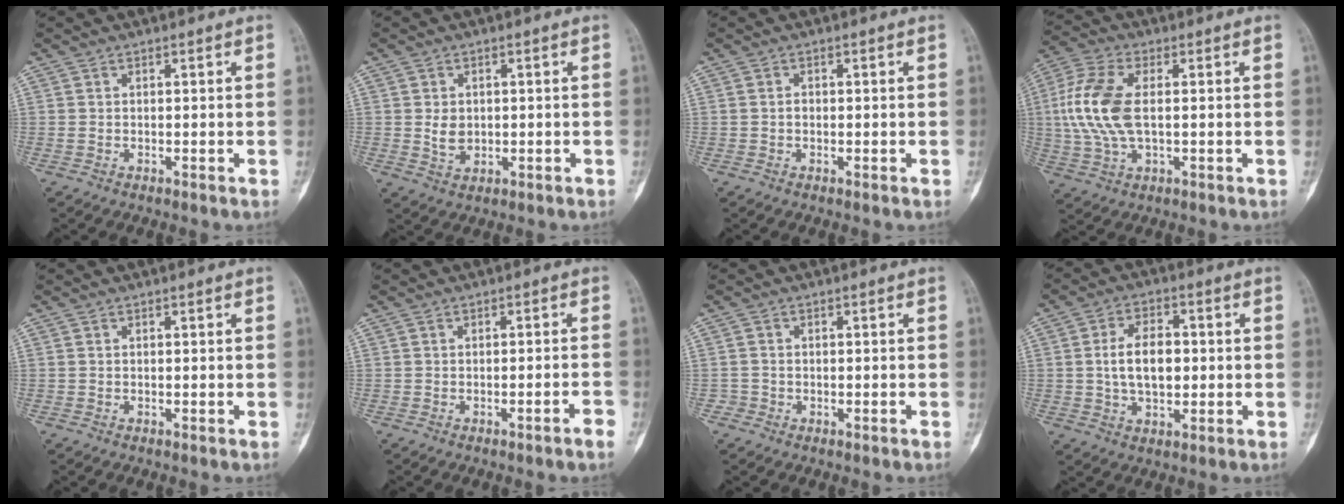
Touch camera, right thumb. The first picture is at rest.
{"total": 3.7, "force": [0.1, 2.8, 2.4], "torque": [-0.030, -0.004, 0.010]}
{"total": 0.9, "force": [-0.2, 0.7, 0.5], "torque": [-0.004, 0.003, -0.006]}
{"total": 12.6, "force": [0.7, 6.6, 10.7], "torque": [-0.246, 0.010, 0.011]}
{"total": 0.0}
{"total": 2.3, "force": [-1.4, 0.0, 1.7], "torque": [-0.035, 0.008, -0.019]}
{"total": 1.4, "force": [-0.6, 1.2, -0.2], "torque": [0.011, 0.007, -0.019]}
{"total": 9.0, "force": [0.2, 5.5, 7.1], "torque": [-0.112, 0.010, 0.003]}